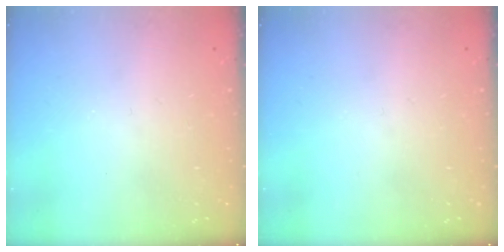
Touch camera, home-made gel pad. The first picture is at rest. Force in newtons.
{"total": 0.0}